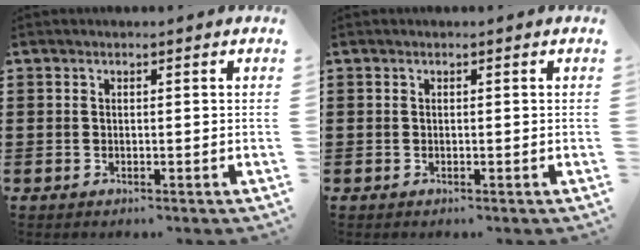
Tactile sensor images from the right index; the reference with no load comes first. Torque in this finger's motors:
{"motor_torque": [0.00, 0.00, 0.00, 0.00]}